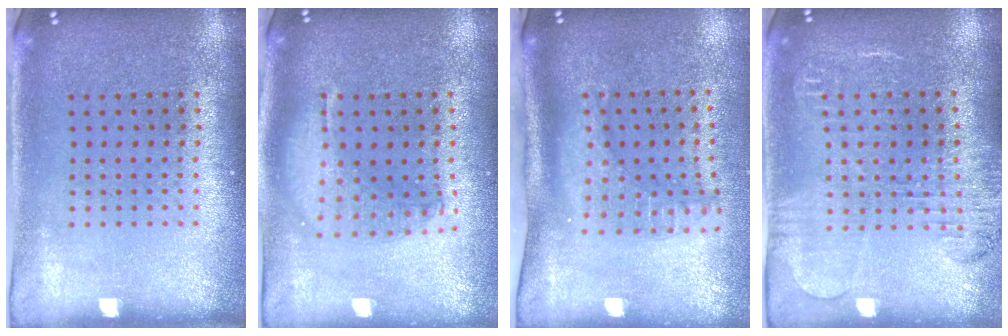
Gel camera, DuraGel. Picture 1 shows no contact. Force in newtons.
{"total": 1.6, "press": 1.4, "slide": 0.7}
{"total": 2.2, "press": 1.7, "slide": 1.5}
{"total": 1.8, "press": 1.7, "slide": 0.5}